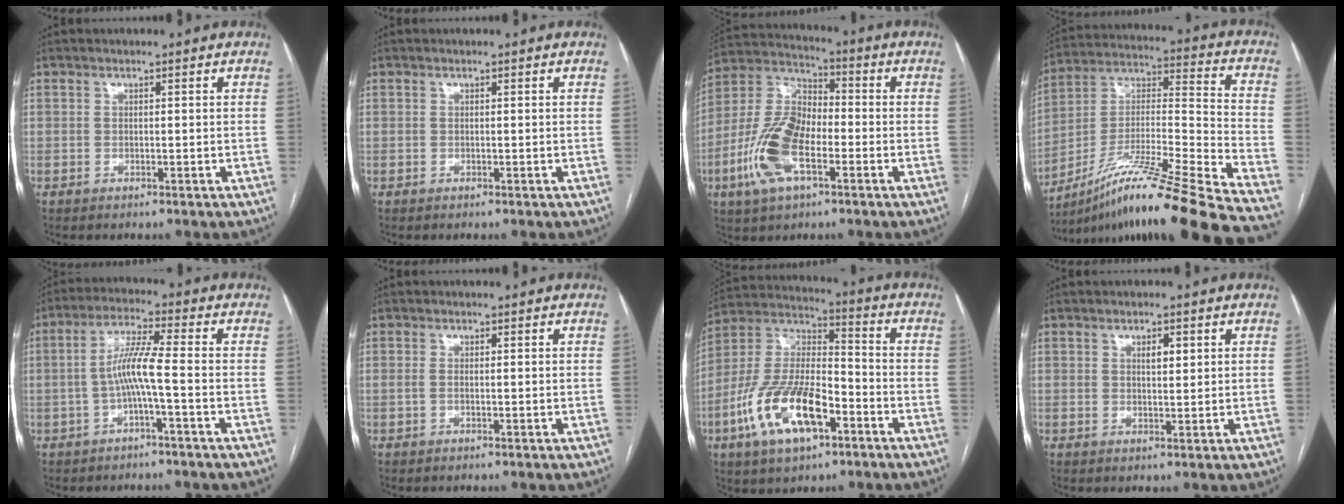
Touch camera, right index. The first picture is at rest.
{"total": 0.0}
{"total": 13.9, "force": [-4.8, 6.2, 11.4], "torque": [-0.261, 0.011, -0.093]}
{"total": 27.4, "force": [-21.7, -1.6, 16.7], "torque": [-0.234, -0.013, -0.369]}
{"total": 6.2, "force": [-1.5, -0.2, 6.0], "torque": [-0.118, 0.016, -0.029]}
{"total": 0.6, "force": [-0.2, 0.1, 0.5], "torque": [-0.010, 0.001, -0.004]}
{"total": 16.7, "force": [-7.3, 6.7, 13.5], "torque": [-0.285, 0.009, -0.129]}
{"total": 2.1, "force": [0.9, 0.8, 1.7], "torque": [-0.028, 0.000, 0.015]}